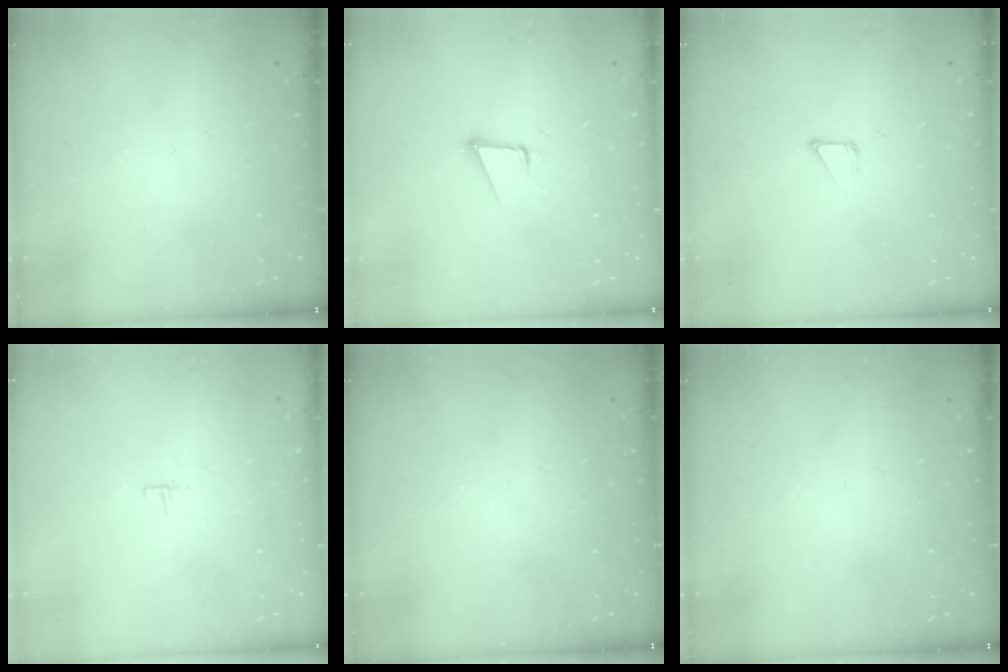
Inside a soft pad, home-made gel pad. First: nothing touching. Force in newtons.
{"total": 3.6, "press": 2.7, "slide": 2.4}
{"total": 1.2, "press": 1.2, "slide": 0.0}
{"total": 3.1, "press": 3.1, "slide": 0.2}
{"total": 0.0}
{"total": 0.0}